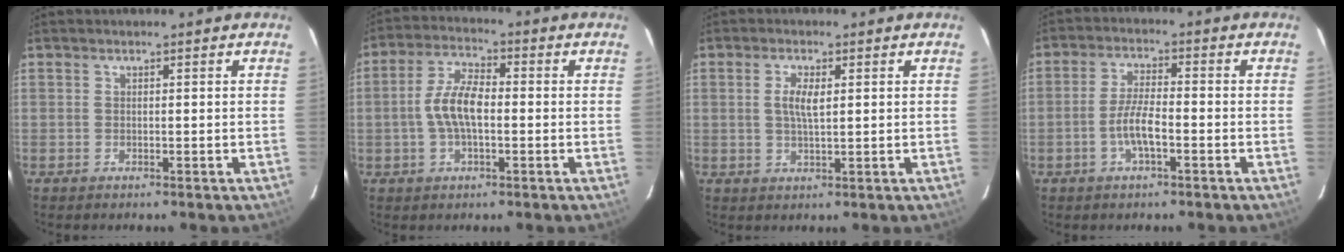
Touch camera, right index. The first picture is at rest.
{"total": 7.5, "force": [-1.0, 3.3, 6.7], "torque": [-0.136, 0.013, -0.019]}
{"total": 3.7, "force": [0.8, 1.1, 3.4], "torque": [-0.066, 0.002, 0.015]}
{"total": 5.6, "force": [-2.2, 1.3, 5.0], "torque": [-0.102, 0.004, -0.044]}